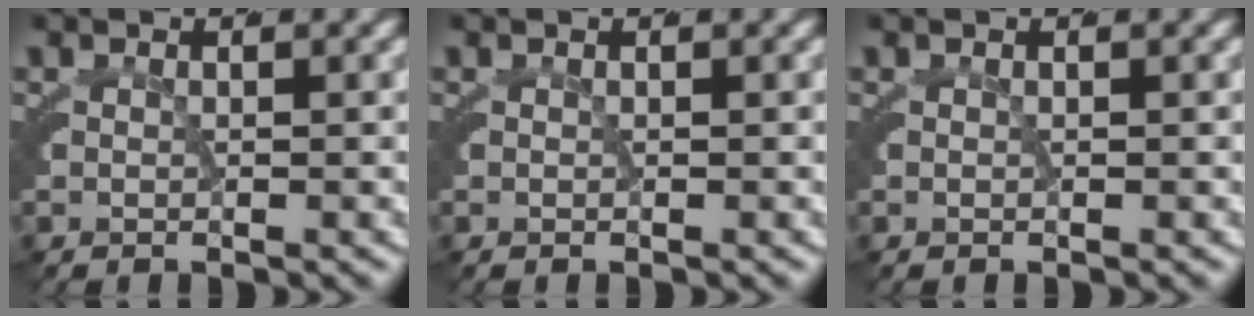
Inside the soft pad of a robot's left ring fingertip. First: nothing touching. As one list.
[{"total": 0.0}, {"total": 0.0}]